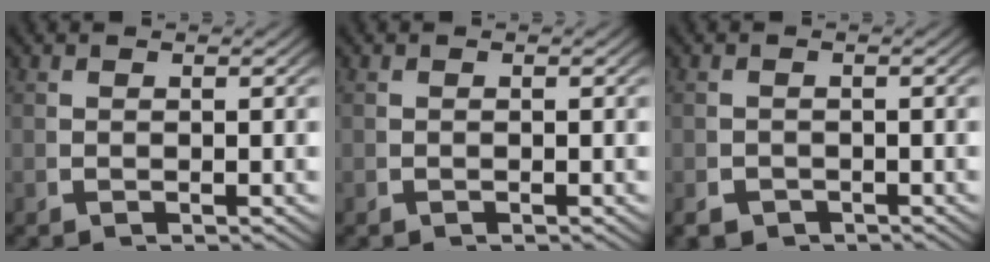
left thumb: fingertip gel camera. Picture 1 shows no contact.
{"total": 0.0}
{"total": 2.3, "force": [-1.9, 1.3, 0.4], "torque": [-0.003, -0.016, -0.026]}